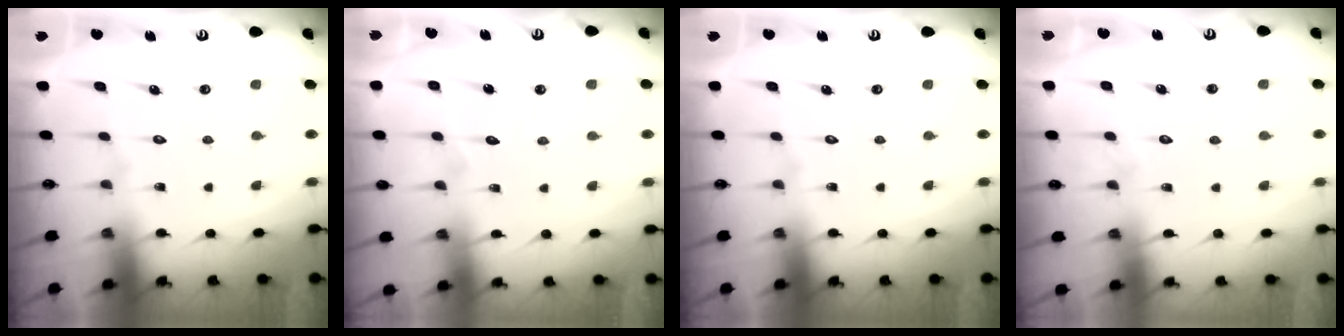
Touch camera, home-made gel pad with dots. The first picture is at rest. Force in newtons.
{"total": 4.0, "press": 4.0, "slide": 0.2}
{"total": 0.0}
{"total": 3.0, "press": 3.0, "slide": 0.3}